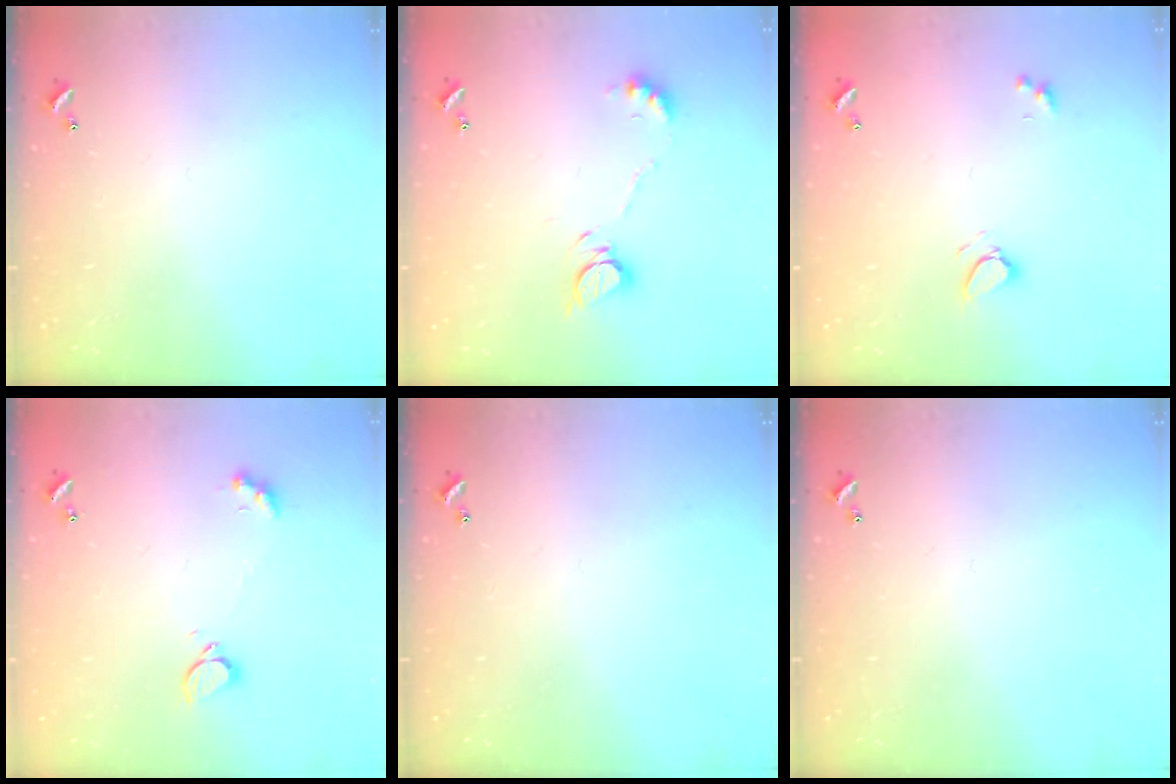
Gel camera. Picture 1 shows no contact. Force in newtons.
{"total": 7.9, "press": 7.8, "slide": 0.7}
{"total": 2.6, "press": 2.5, "slide": 0.5}
{"total": 2.6, "press": 2.5, "slide": 0.6}
{"total": 0.0}
{"total": 0.0}